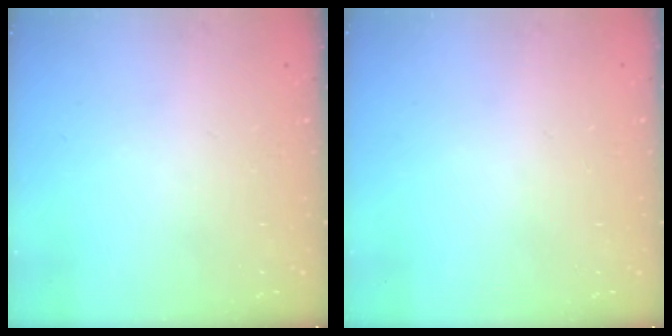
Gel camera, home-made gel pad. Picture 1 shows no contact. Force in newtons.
{"total": 0.6, "press": 0.6, "slide": 0.2}